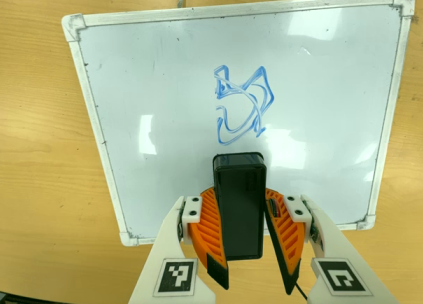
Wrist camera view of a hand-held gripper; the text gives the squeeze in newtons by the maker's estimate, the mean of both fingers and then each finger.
{"total": 9.5, "left": 9.6, "right": 9.4}